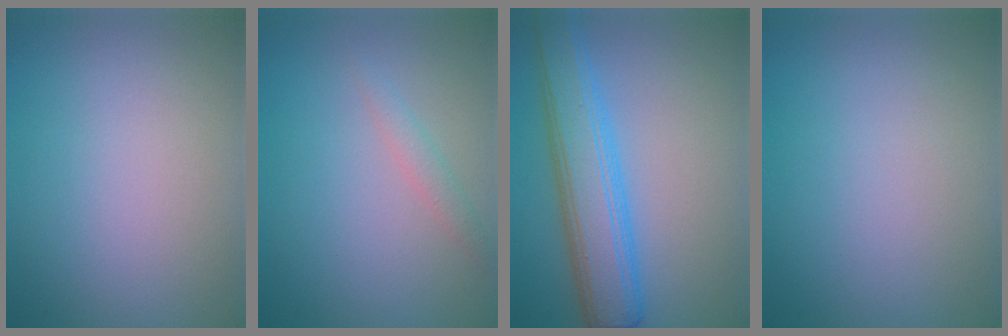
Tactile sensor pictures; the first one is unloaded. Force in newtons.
{"total": 1.3, "press": 1.3, "slide": 0.1}
{"total": 5.5, "press": 5.4, "slide": 0.3}
{"total": 0.0}